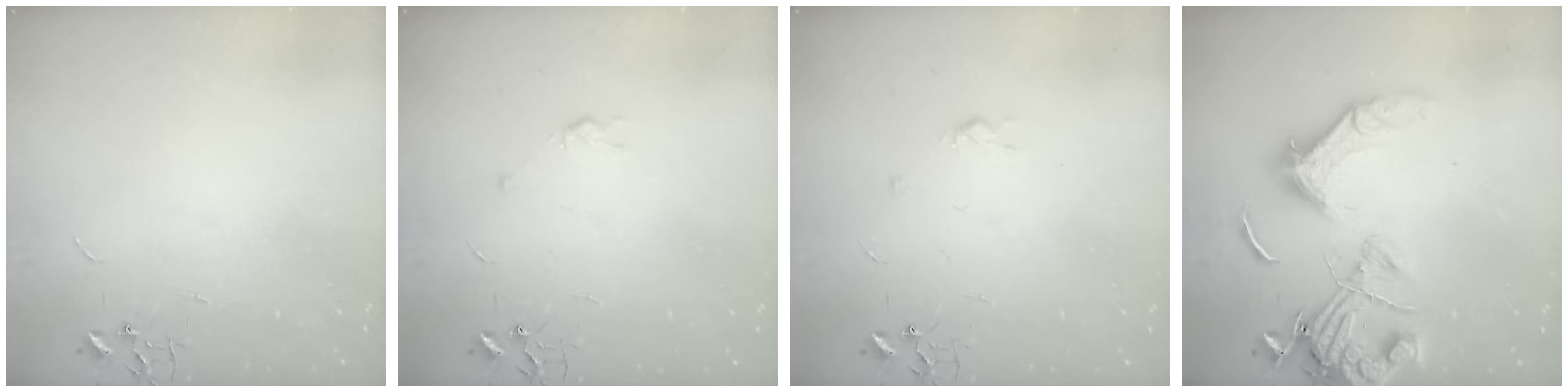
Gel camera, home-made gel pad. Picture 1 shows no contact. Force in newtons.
{"total": 3.6, "press": 3.5, "slide": 0.7}
{"total": 3.2, "press": 3.1, "slide": 0.6}
{"total": 18.0, "press": 17.7, "slide": 3.3}